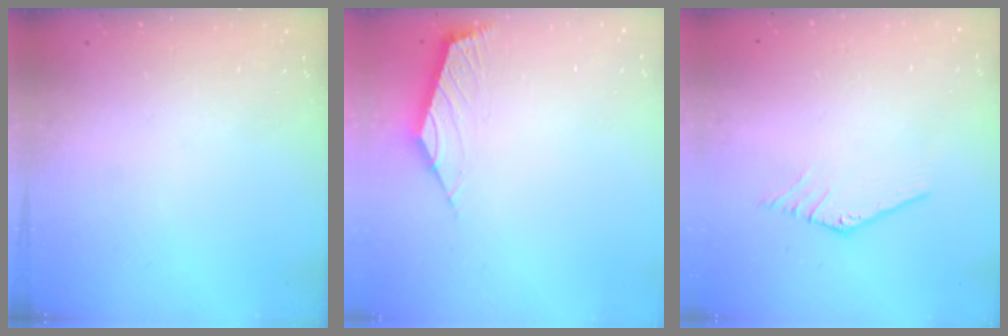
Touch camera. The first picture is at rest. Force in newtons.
{"total": 2.7, "press": 2.6, "slide": 0.7}
{"total": 2.0, "press": 2.0, "slide": 0.1}